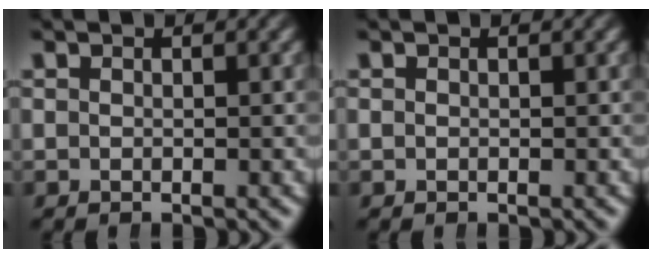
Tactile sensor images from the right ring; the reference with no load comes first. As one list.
[{"total": 0.0}]